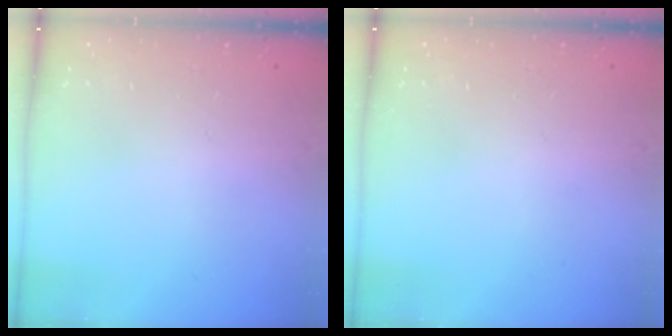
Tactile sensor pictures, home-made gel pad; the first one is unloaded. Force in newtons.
{"total": 0.0}